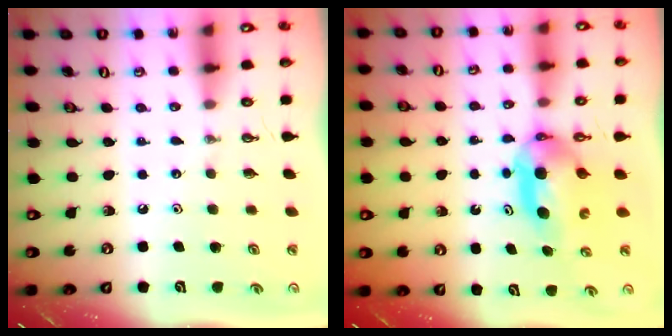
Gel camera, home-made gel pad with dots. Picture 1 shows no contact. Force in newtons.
{"total": 9.8, "press": 4.7, "slide": 8.5}